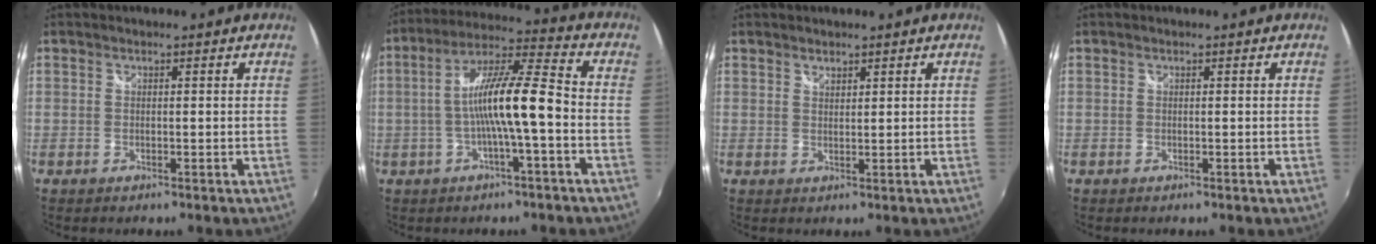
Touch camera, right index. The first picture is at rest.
{"total": 11.9, "force": [-2.5, 1.0, 11.6], "torque": [-0.214, 0.019, -0.042]}
{"total": 1.4, "force": [1.2, 0.7, 0.3], "torque": [-0.001, 0.000, 0.021]}
{"total": 0.0}